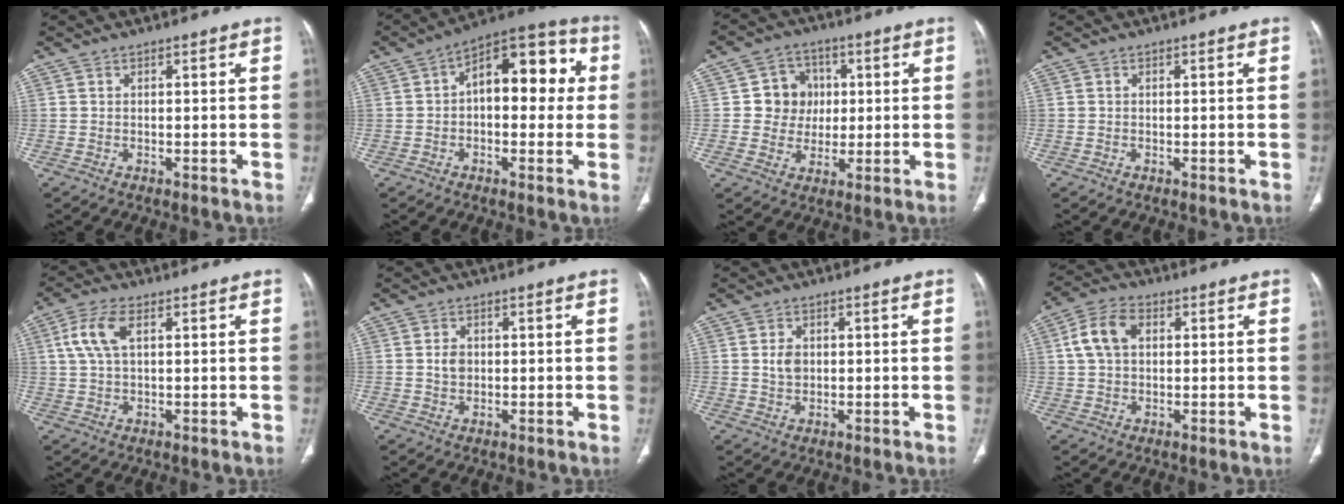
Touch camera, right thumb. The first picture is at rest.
{"total": 15.4, "force": [1.8, 8.4, 12.7], "torque": [-0.131, 0.043, 0.018]}
{"total": 8.1, "force": [1.0, 7.6, 2.5], "torque": [0.010, 0.010, 0.013]}
{"total": 0.0}
{"total": 6.6, "force": [2.1, 3.2, 5.4], "torque": [-0.127, 0.012, 0.042]}
{"total": 2.6, "force": [0.2, 2.0, 1.6], "torque": [-0.021, 0.001, 0.005]}
{"total": 3.0, "force": [0.4, 2.2, 2.0], "torque": [-0.028, 0.000, 0.010]}
{"total": 7.8, "force": [1.8, 5.2, 5.4], "torque": [-0.105, 0.017, 0.030]}